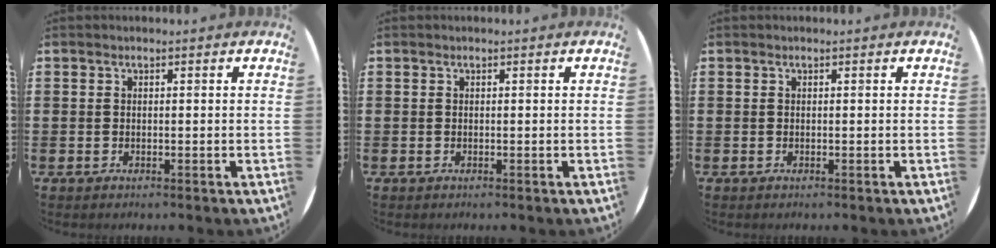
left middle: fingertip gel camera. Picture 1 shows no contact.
{"total": 0.0}
{"total": 0.0}